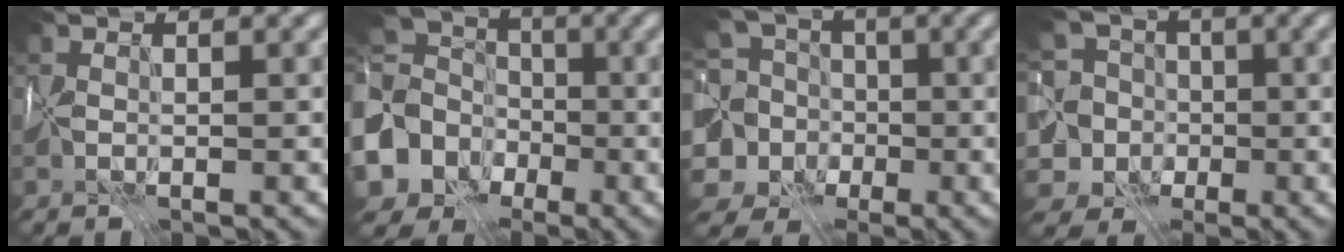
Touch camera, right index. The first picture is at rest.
{"total": 15.2, "force": [-4.7, 12.7, 6.8], "torque": [-0.180, -0.020, -0.103]}
{"total": 12.1, "force": [-2.6, 10.7, 5.0], "torque": [-0.128, 0.010, -0.075]}
{"total": 11.6, "force": [-3.2, 10.6, 3.5], "torque": [-0.095, 0.013, -0.086]}